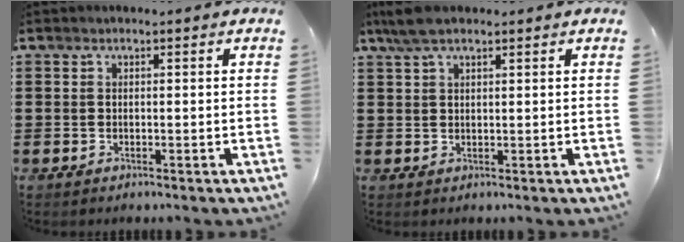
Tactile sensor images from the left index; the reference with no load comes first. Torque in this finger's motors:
{"motor_torque": [2.14, 0.00, 0.26, 0.12]}